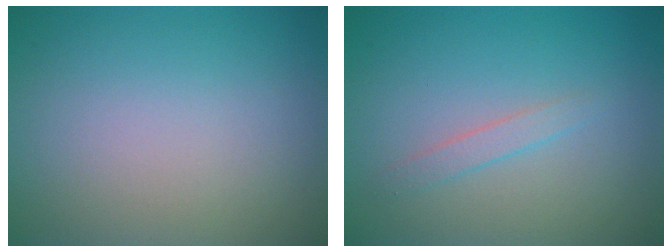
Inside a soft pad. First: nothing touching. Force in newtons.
{"total": 1.1, "press": 1.1, "slide": 0.1}